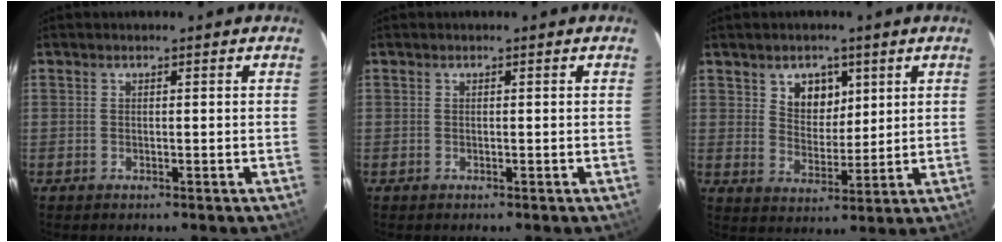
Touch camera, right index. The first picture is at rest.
{"total": 0.0}
{"total": 6.6, "force": [3.2, 4.9, 3.0], "torque": [-0.042, 0.005, 0.062]}